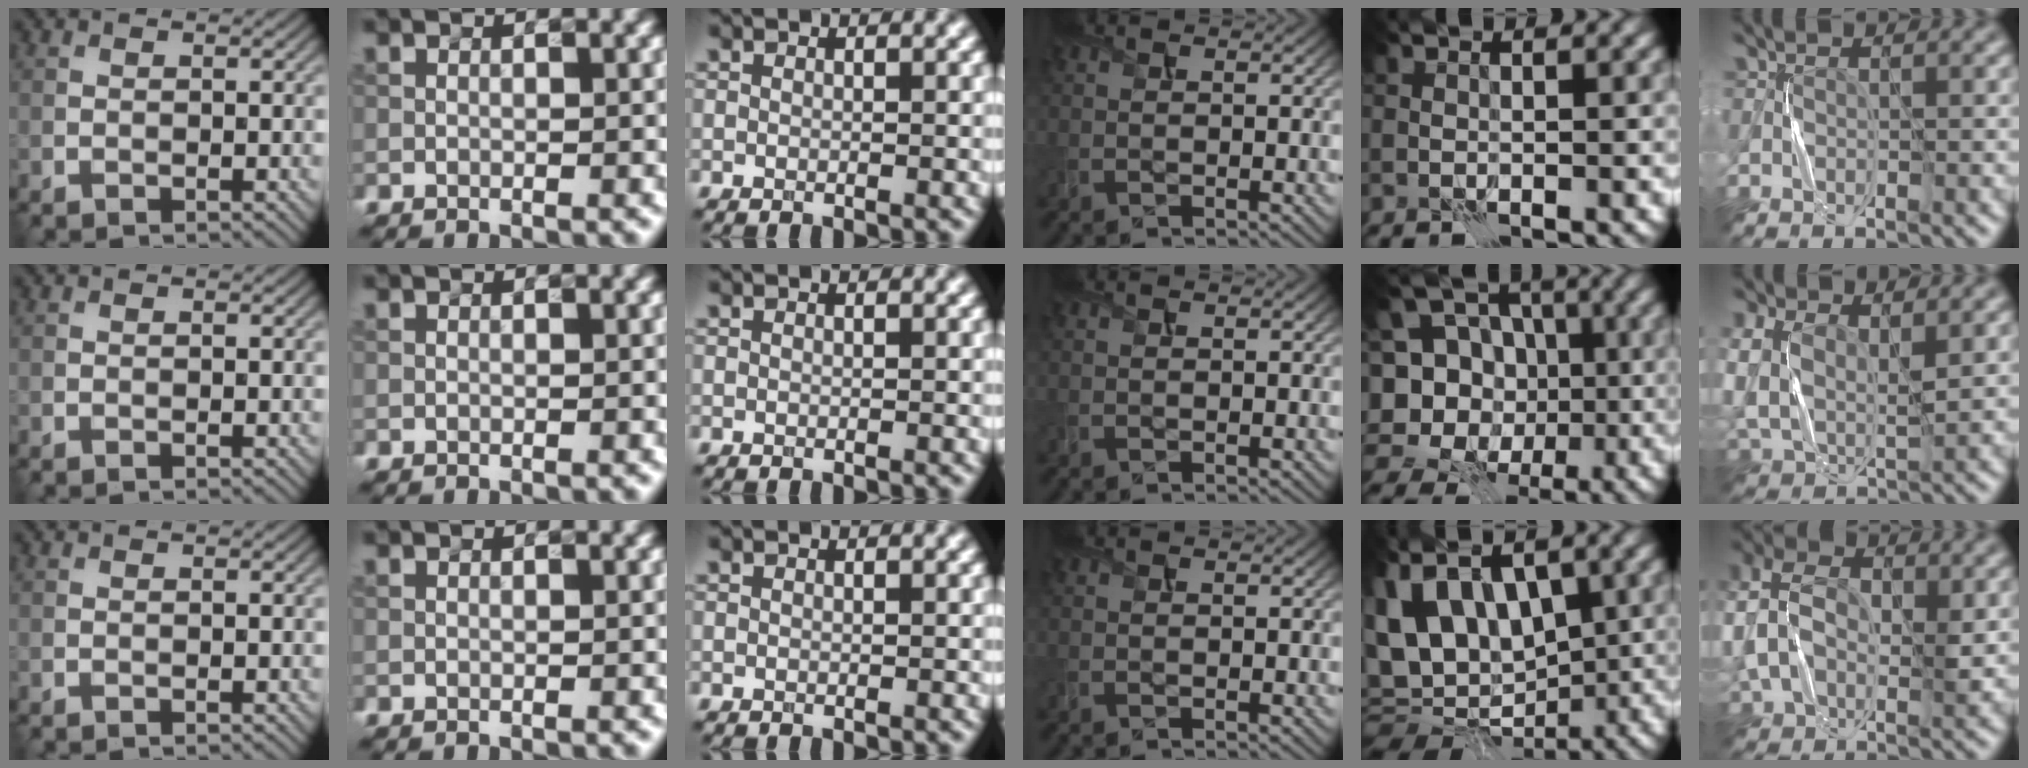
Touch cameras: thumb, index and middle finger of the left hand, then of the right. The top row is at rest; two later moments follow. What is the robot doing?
{"motion": "press", "object": "gel pad"}